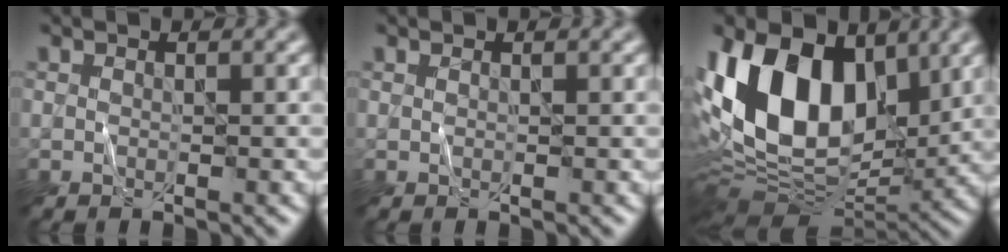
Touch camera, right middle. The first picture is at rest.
{"total": 0.0}
{"total": 14.4, "force": [2.6, 9.0, 11.0], "torque": [-0.205, 0.010, 0.031]}